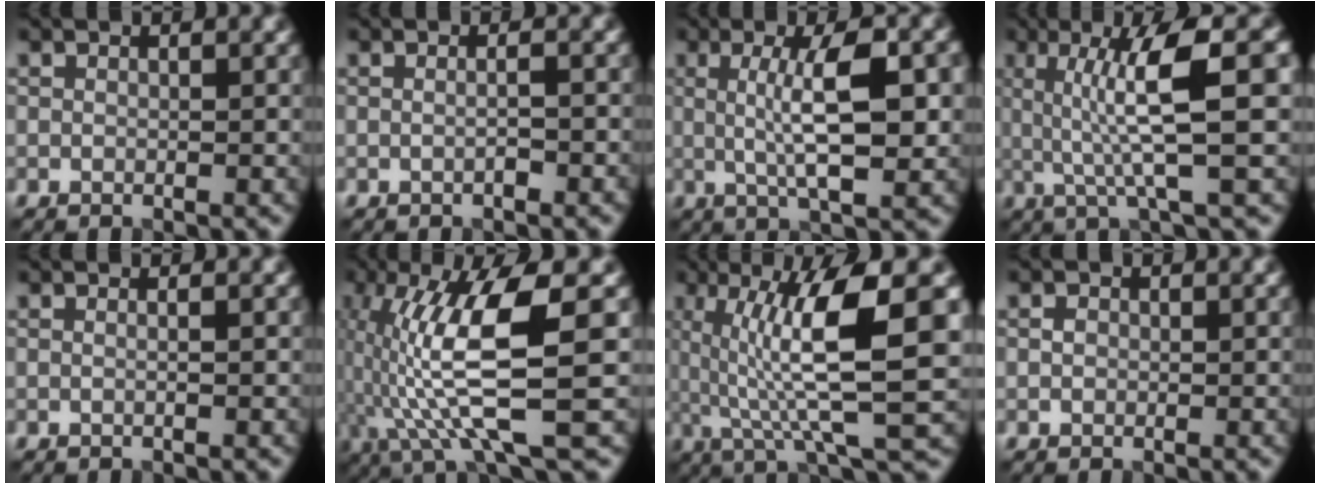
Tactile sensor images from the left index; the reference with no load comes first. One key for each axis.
{"total": 0.9, "fx": -0.4, "fy": 0.1, "fz": 0.8, "tx": -0.016, "ty": 0.001, "tz": -0.010}
{"total": 7.0, "fx": 0.8, "fy": 1.8, "fz": 6.7, "tx": -0.109, "ty": 0.004, "tz": 0.012}
{"total": 7.5, "fx": 0.8, "fy": 1.2, "fz": 7.3, "tx": -0.128, "ty": 0.008, "tz": 0.016}
{"total": 0.9, "fx": 0.2, "fy": 0.4, "fz": 0.8, "tx": -0.005, "ty": -0.009, "tz": -0.005}
{"total": 10.3, "fx": -1.2, "fy": 1.9, "fz": 10.0, "tx": -0.194, "ty": 0.004, "tz": -0.021}
{"total": 9.8, "fx": 1.2, "fy": 2.1, "fz": 9.5, "tx": -0.148, "ty": -0.003, "tz": 0.026}
{"total": 0.8, "fx": 0.0, "fy": 0.7, "fz": 0.4, "tx": -0.007, "ty": -0.001, "tz": -0.002}